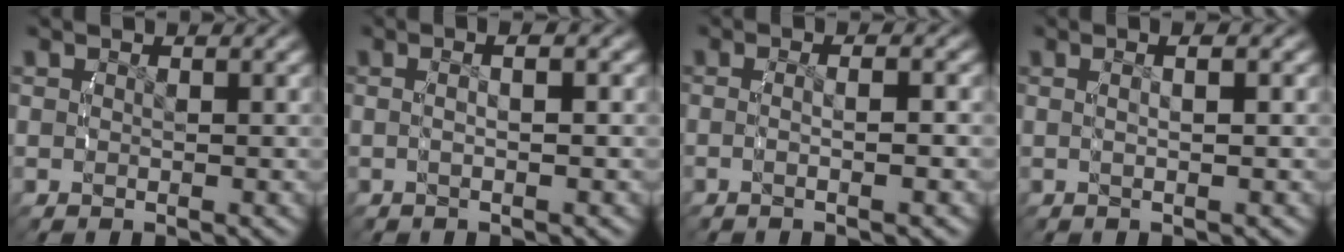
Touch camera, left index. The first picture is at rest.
{"total": 2.4, "force": [0.0, -0.3, 2.3], "torque": [-0.042, 0.009, 0.000]}
{"total": 2.4, "force": [-0.7, -0.2, 2.3], "torque": [-0.047, -0.001, -0.011]}
{"total": 2.0, "force": [0.2, -0.4, 2.0], "torque": [-0.034, 0.007, 0.005]}